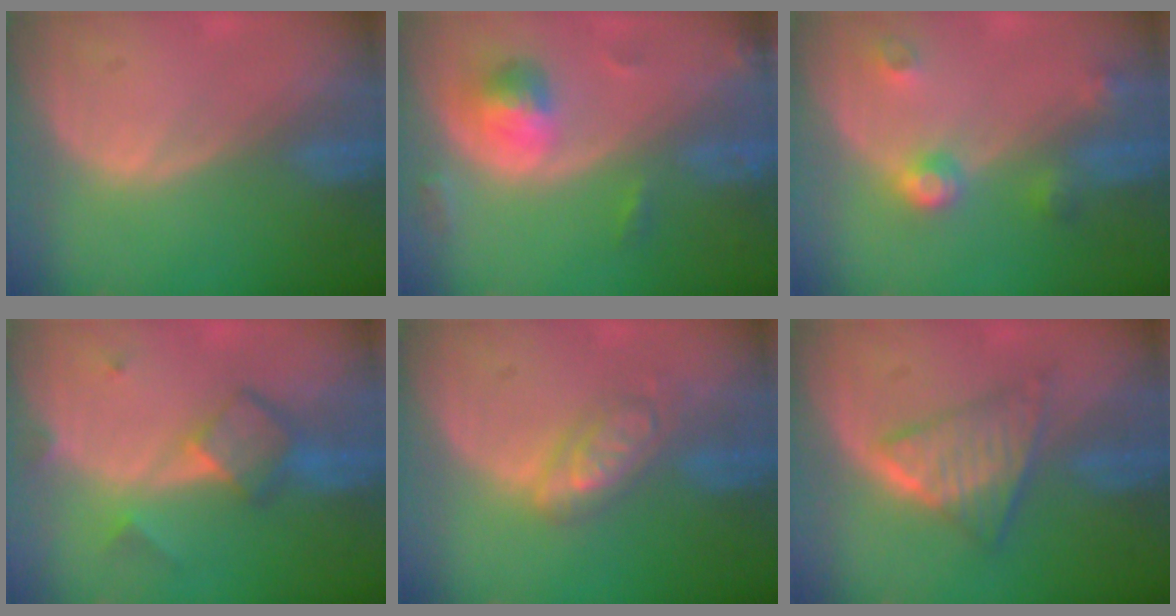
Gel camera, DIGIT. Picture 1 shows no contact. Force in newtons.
{"total": 5.1, "press": 5.0, "slide": 1.0}
{"total": 4.4, "press": 3.9, "slide": 2.1}
{"total": 5.5, "press": 5.4, "slide": 1.0}
{"total": 4.9, "press": 4.9, "slide": 0.1}
{"total": 6.2, "press": 5.7, "slide": 2.3}